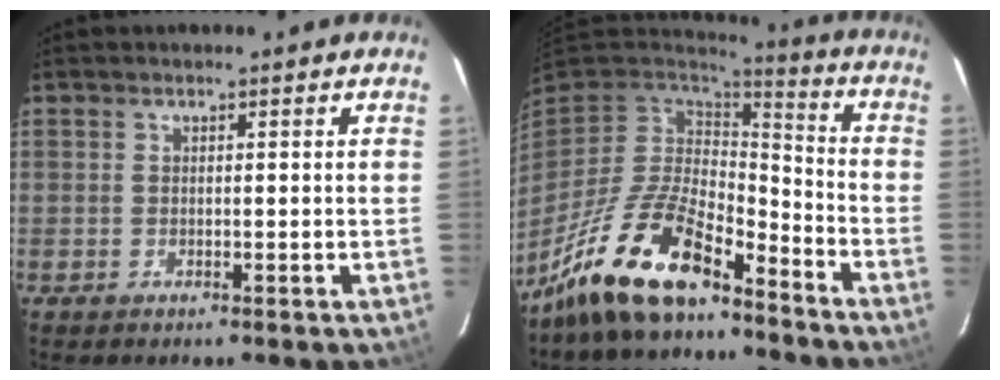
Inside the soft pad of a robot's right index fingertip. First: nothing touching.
{"total": 17.4, "force": [-12.5, 5.8, 10.6], "torque": [-0.223, -0.015, -0.232]}